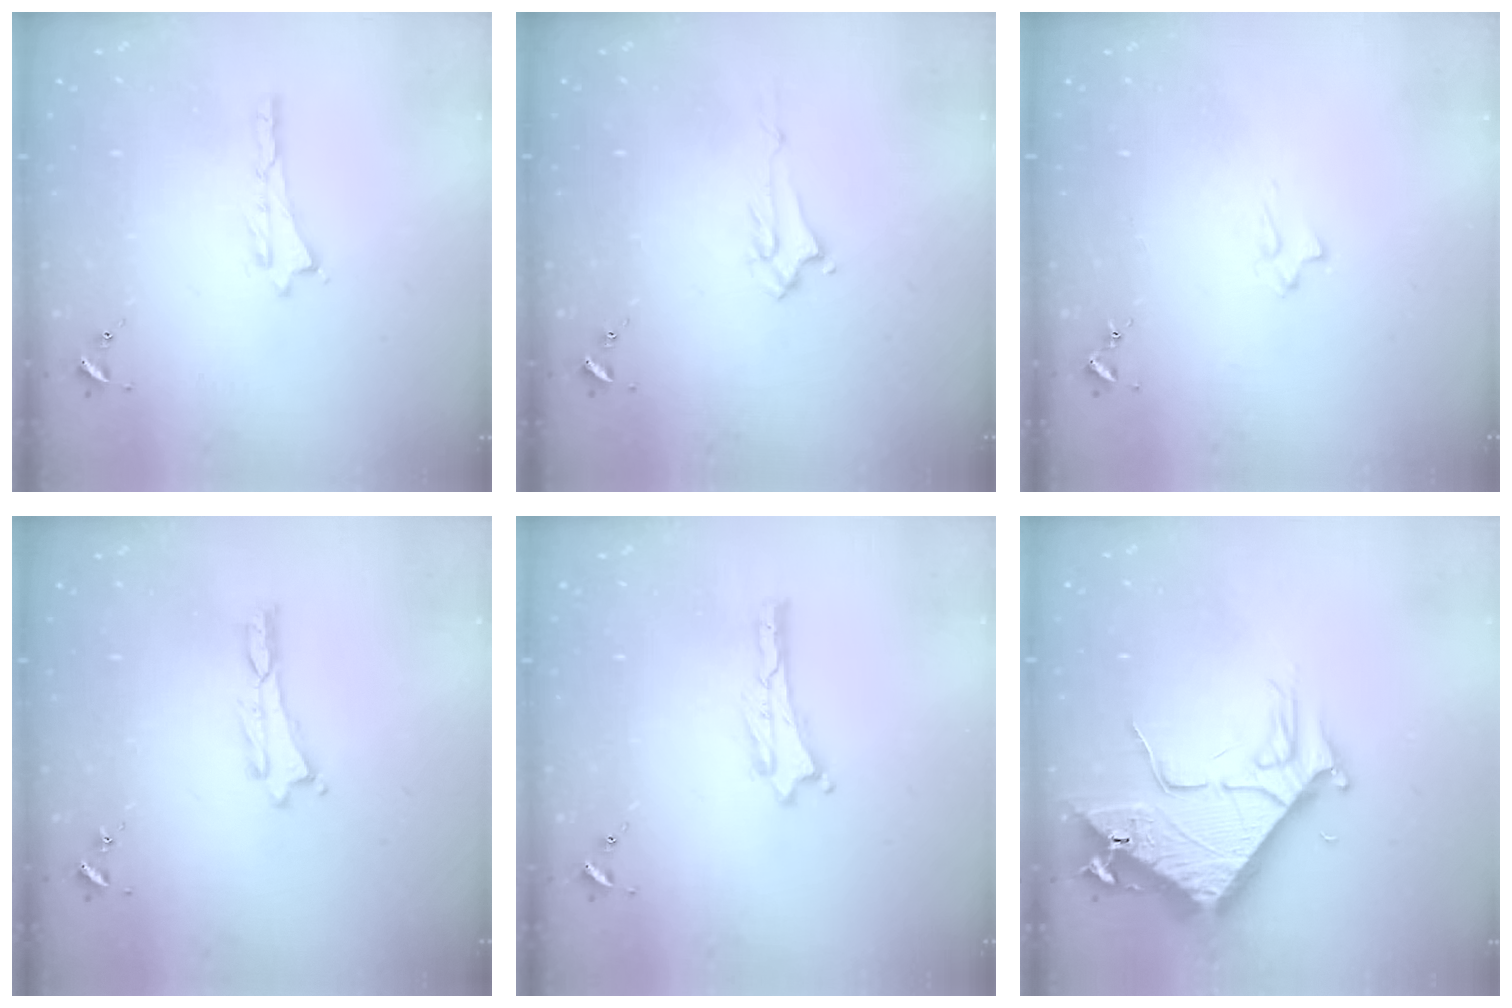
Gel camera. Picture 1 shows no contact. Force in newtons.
{"total": 1.4, "press": 1.4, "slide": 0.3}
{"total": 2.1, "press": 2.1, "slide": 0.3}
{"total": 0.0}
{"total": 0.0}
{"total": 7.9, "press": 7.8, "slide": 1.0}